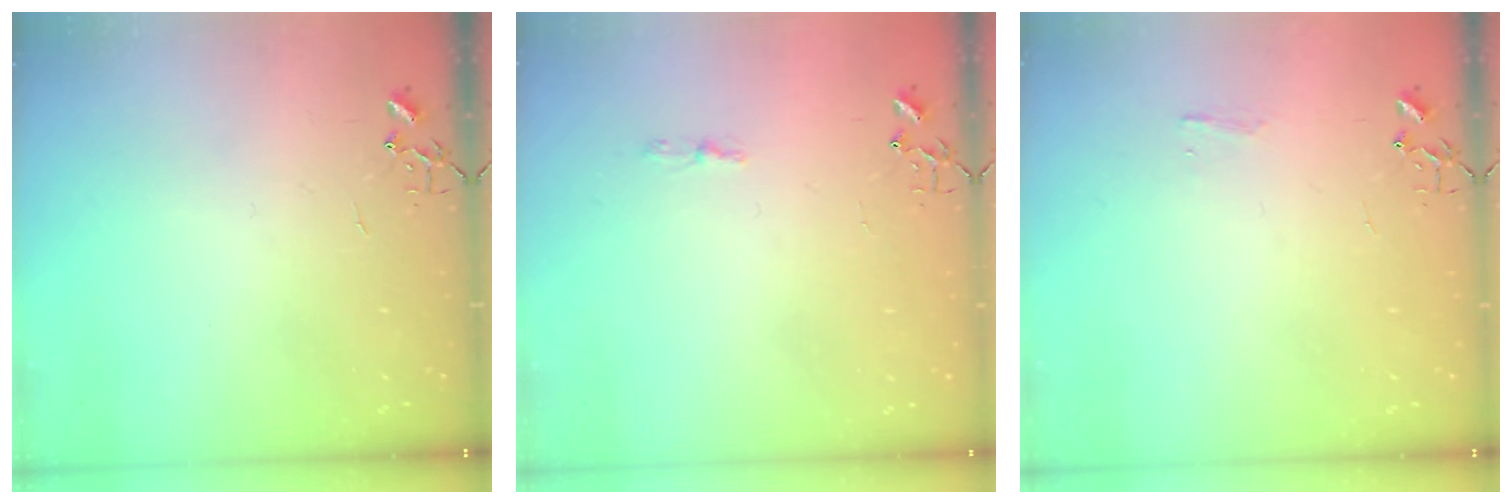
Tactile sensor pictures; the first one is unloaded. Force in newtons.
{"total": 3.7, "press": 3.7, "slide": 0.5}
{"total": 3.7, "press": 3.6, "slide": 0.6}